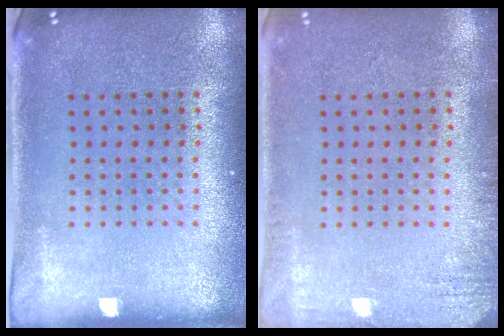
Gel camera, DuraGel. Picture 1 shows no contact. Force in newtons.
{"total": 1.6, "press": 1.5, "slide": 0.3}